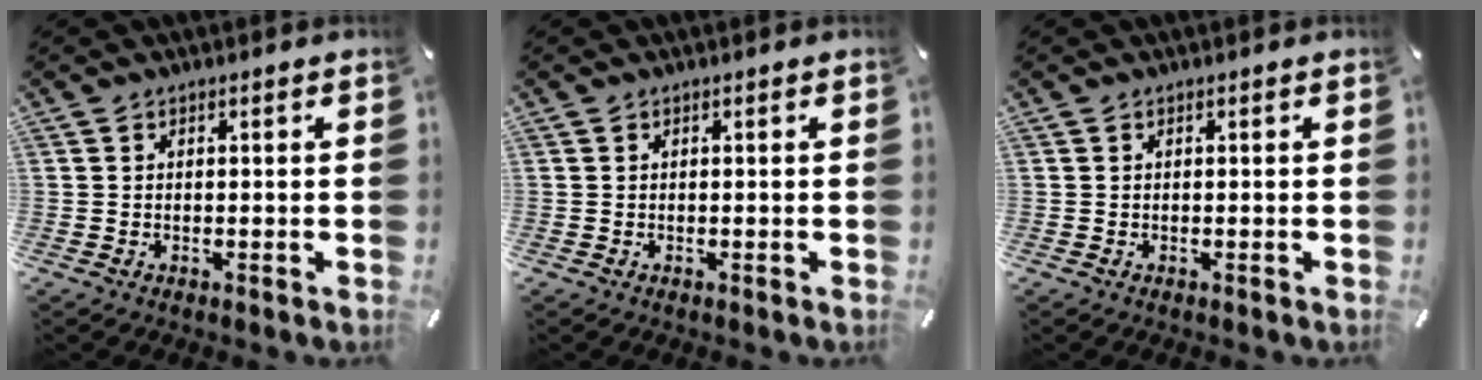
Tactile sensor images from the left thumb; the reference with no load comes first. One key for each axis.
{"total": 0.0}
{"total": 0.0}